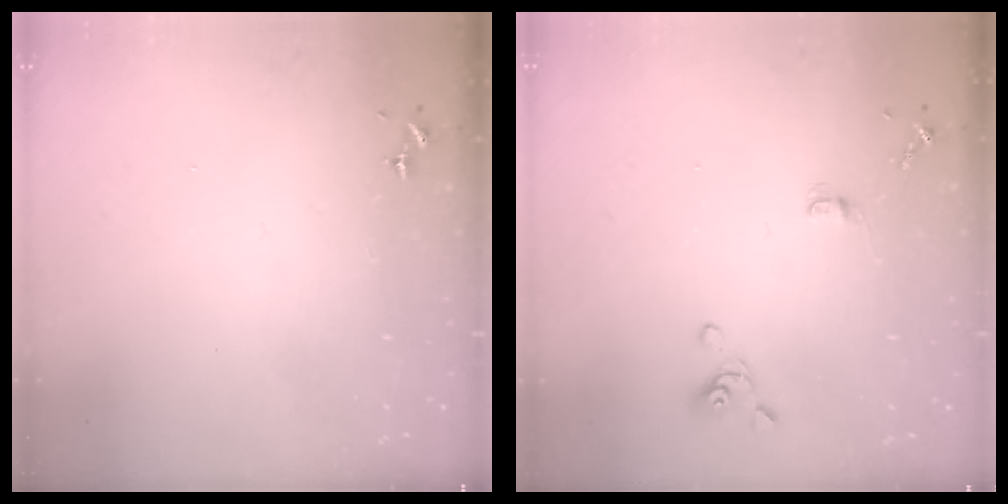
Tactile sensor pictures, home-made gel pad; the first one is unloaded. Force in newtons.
{"total": 4.7, "press": 4.2, "slide": 2.2}